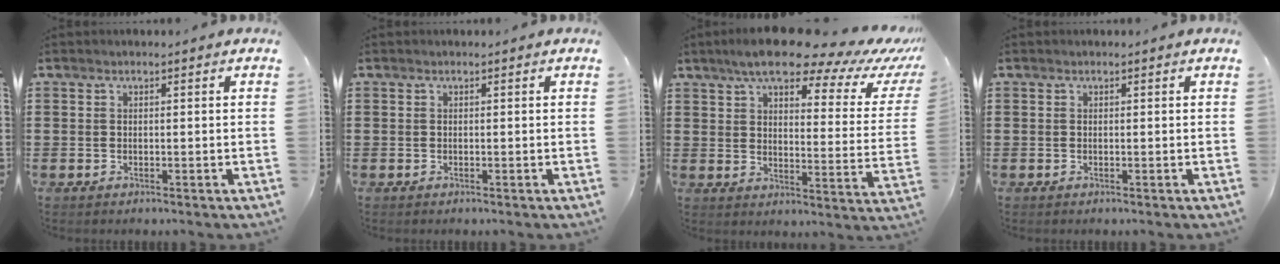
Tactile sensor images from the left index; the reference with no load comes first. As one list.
[{"total": 0.0}, {"total": 11.4, "force": [9.1, 2.1, 6.5], "torque": [-0.120, -0.051, 0.149]}, {"total": 0.0}]